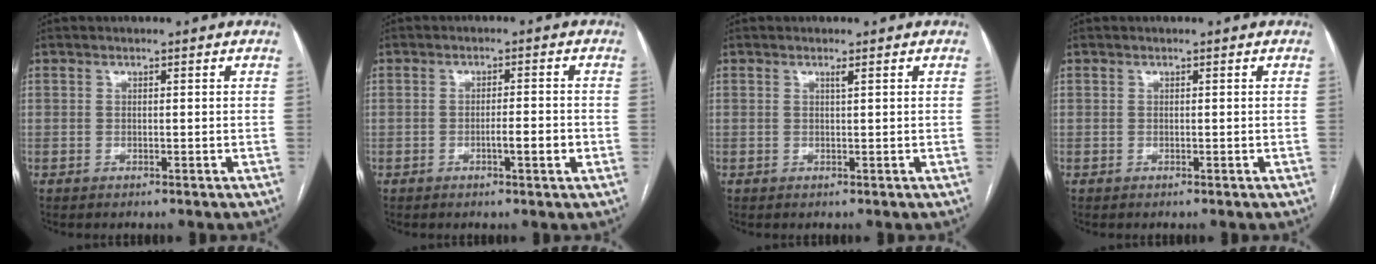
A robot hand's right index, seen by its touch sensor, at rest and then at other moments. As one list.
[{"total": 3.1, "force": [-1.0, 0.3, 2.9], "torque": [-0.046, 0.000, -0.015]}, {"total": 0.6, "force": [0.4, -0.2, 0.4], "torque": [-0.013, -0.004, 0.011]}, {"total": 0.0}]